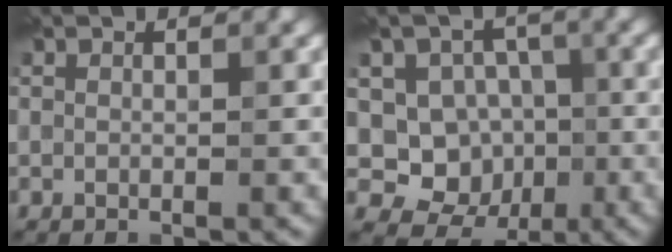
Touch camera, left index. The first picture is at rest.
{"total": 6.9, "force": [-0.7, 6.3, 2.9], "torque": [-0.034, -0.001, -0.029]}